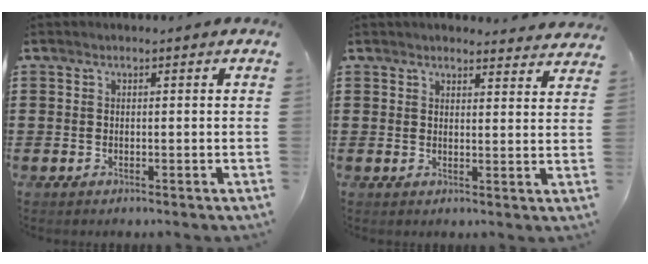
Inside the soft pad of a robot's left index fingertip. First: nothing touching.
{"total": 2.9, "force": [2.9, 0.2, 0.4], "torque": [-0.008, -0.015, 0.052]}